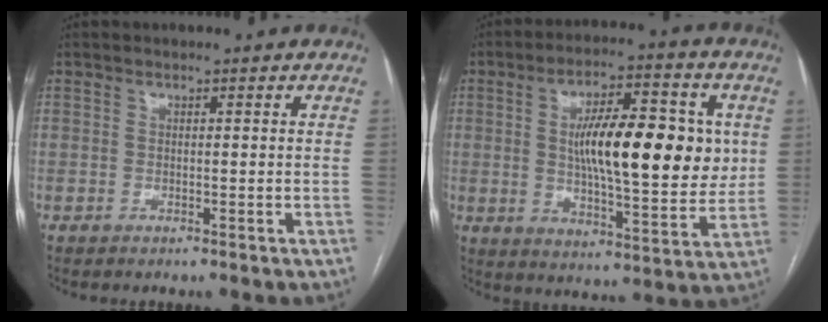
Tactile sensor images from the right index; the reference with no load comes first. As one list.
[{"total": 17.4, "force": [2.6, 5.4, 16.3], "torque": [-0.255, 0.016, 0.042]}]